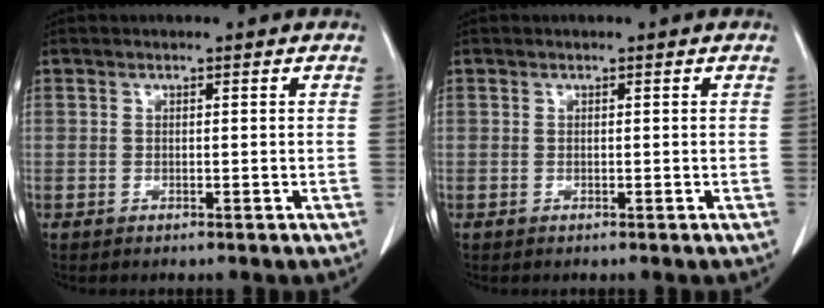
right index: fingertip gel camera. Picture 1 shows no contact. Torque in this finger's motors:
{"motor_torque": [0.01, 0.04, 0.00, 0.00]}